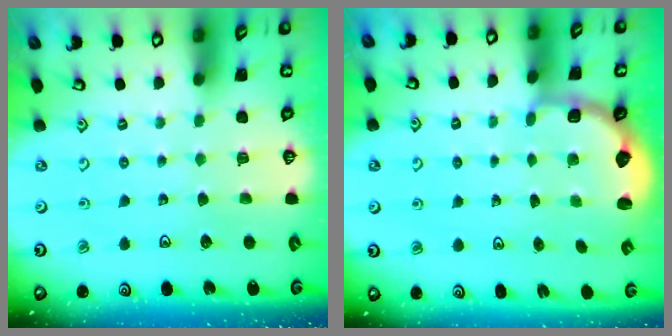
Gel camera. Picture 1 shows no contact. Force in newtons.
{"total": 2.7, "press": 2.3, "slide": 1.5}